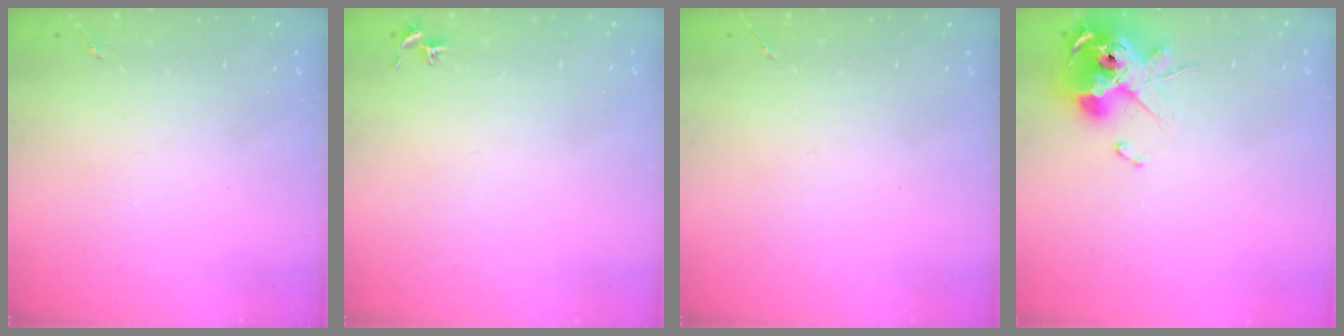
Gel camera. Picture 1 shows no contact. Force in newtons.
{"total": 0.8, "press": 0.7, "slide": 0.3}
{"total": 0.0}
{"total": 13.0, "press": 12.9, "slide": 1.8}